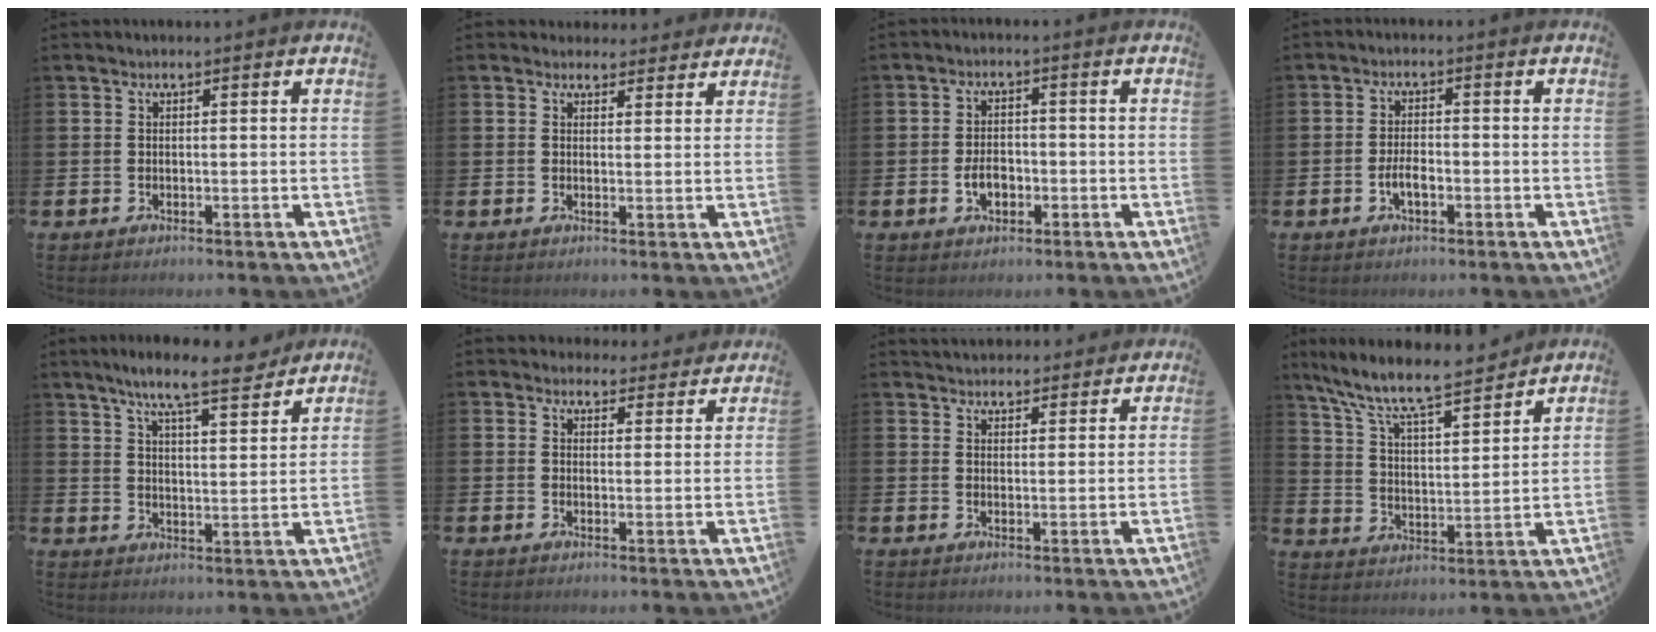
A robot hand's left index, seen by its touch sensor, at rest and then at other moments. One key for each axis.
{"total": 3.1, "fx": 2.8, "fy": 1.3, "fz": -0.1, "tx": 0.011, "ty": -0.013, "tz": 0.049}
{"total": 3.3, "fx": -1.1, "fy": 2.2, "fz": 2.2, "tx": -0.031, "ty": -0.002, "tz": -0.024}
{"total": 2.8, "fx": -0.8, "fy": 1.3, "fz": 2.3, "tx": -0.034, "ty": 0.000, "tz": -0.018}
{"total": 8.5, "fx": 7.6, "fy": 0.9, "fz": 3.7, "tx": -0.084, "ty": -0.037, "tz": 0.134}
{"total": 3.5, "fx": 3.3, "fy": 1.4, "fz": 0.0, "tx": -0.003, "ty": -0.015, "tz": 0.058}
{"total": 3.4, "fx": 3.3, "fy": 0.9, "fz": -0.3, "tx": -0.003, "ty": -0.012, "tz": 0.062}
{"total": 9.5, "fx": 8.6, "fy": 1.2, "fz": 3.7, "tx": -0.114, "ty": -0.056, "tz": 0.150}